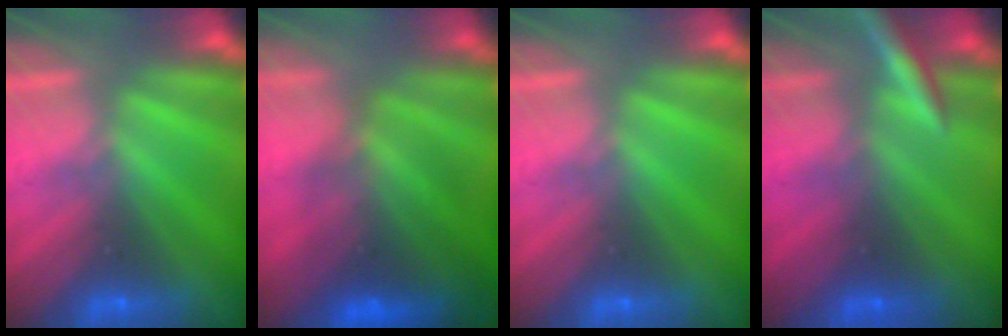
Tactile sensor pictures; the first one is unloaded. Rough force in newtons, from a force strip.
{"total": 7.1}
{"total": 0.0}
{"total": 2.9}